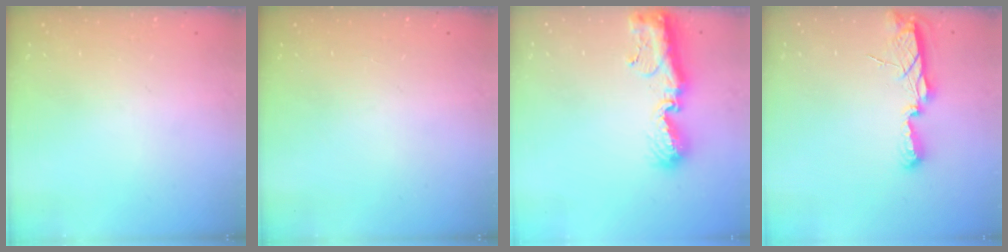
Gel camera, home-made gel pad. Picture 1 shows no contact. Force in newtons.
{"total": 0.0}
{"total": 9.7, "press": 9.6, "slide": 0.9}
{"total": 7.5, "press": 7.5, "slide": 0.8}